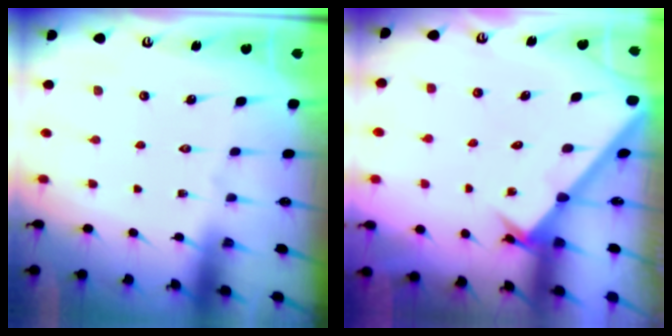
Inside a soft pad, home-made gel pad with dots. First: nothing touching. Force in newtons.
{"total": 2.1, "press": 2.1, "slide": 0.2}